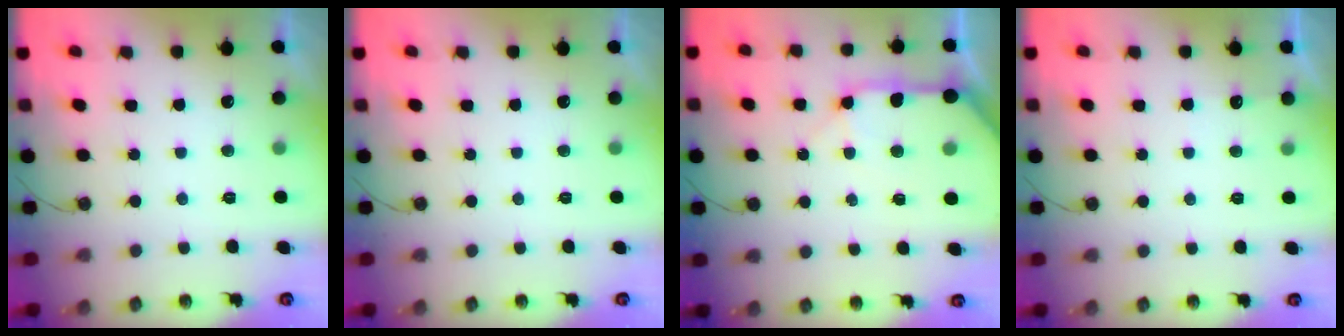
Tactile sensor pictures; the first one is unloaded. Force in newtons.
{"total": 0.0}
{"total": 11.7, "press": 11.6, "slide": 1.7}
{"total": 4.6, "press": 4.5, "slide": 0.6}